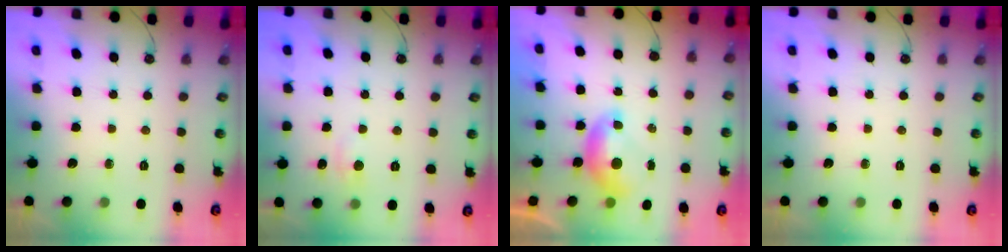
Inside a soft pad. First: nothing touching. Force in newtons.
{"total": 1.7, "press": 1.6, "slide": 0.5}
{"total": 0.0}
{"total": 0.0}